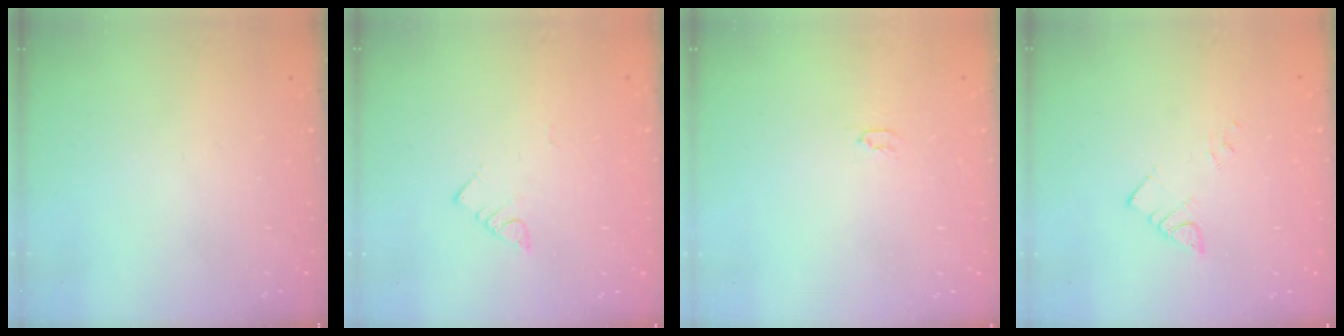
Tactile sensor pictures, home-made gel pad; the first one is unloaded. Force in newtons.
{"total": 2.7, "press": 2.6, "slide": 0.5}
{"total": 2.0, "press": 2.0, "slide": 0.3}
{"total": 3.2, "press": 3.2, "slide": 0.4}